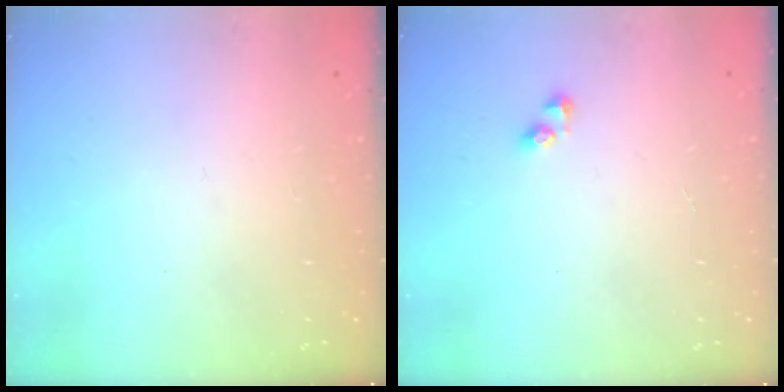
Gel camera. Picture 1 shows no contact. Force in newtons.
{"total": 2.9, "press": 2.9, "slide": 0.1}